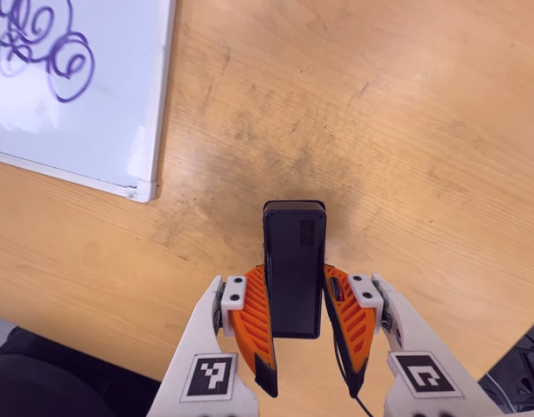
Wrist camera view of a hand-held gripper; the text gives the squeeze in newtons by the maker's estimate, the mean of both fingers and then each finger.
{"total": 5.7, "left": 4.0, "right": 7.3}